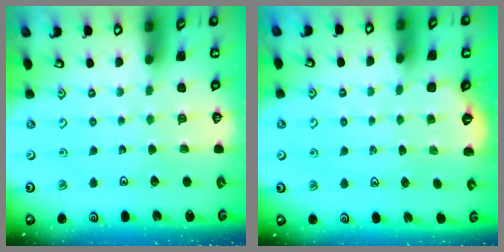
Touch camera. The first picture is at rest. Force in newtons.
{"total": 1.4, "press": 0.8, "slide": 1.2}